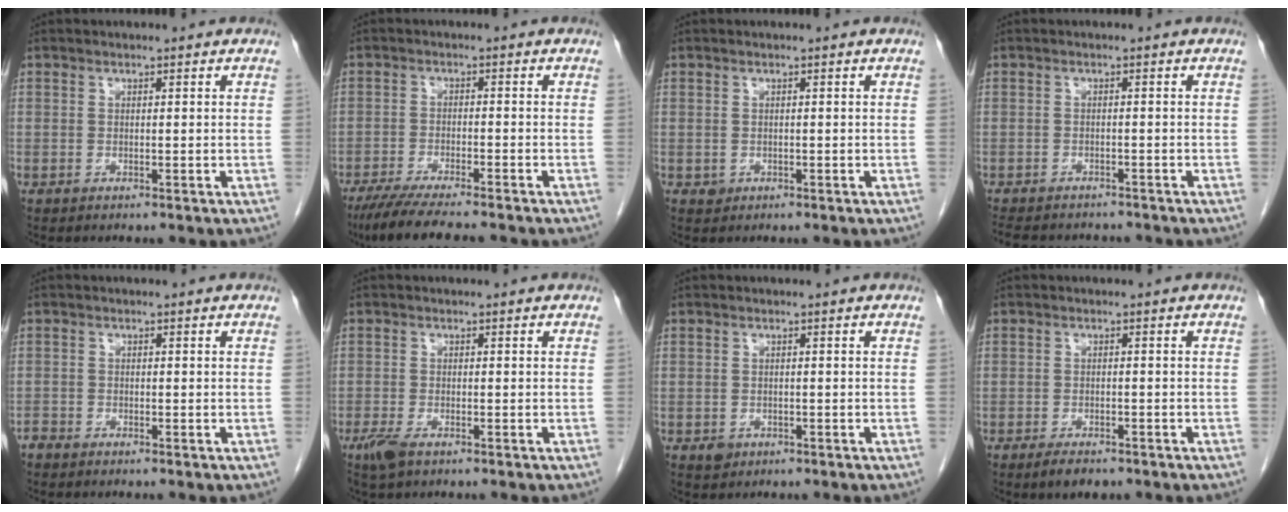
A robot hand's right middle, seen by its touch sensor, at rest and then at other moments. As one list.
[{"total": 10.5, "force": [-8.9, 0.9, 5.6], "torque": [-0.086, -0.024, -0.138]}, {"total": 0.9, "force": [-0.2, 0.8, 0.2], "torque": [-0.003, 0.002, 0.000]}, {"total": 9.6, "force": [-8.5, 3.2, 3.1], "torque": [-0.066, -0.004, -0.112]}, {"total": 1.1, "force": [-1.1, 0.4, 0.1], "torque": [-0.004, 0.000, -0.022]}, {"total": 3.0, "force": [-1.9, 1.0, 2.1], "torque": [-0.049, -0.006, -0.034]}, {"total": 1.5, "force": [-0.7, 1.3, 0.4], "torque": [-0.004, 0.004, -0.006]}, {"total": 2.9, "force": [-2.1, 1.1, 1.6], "torque": [-0.033, -0.004, -0.030]}]